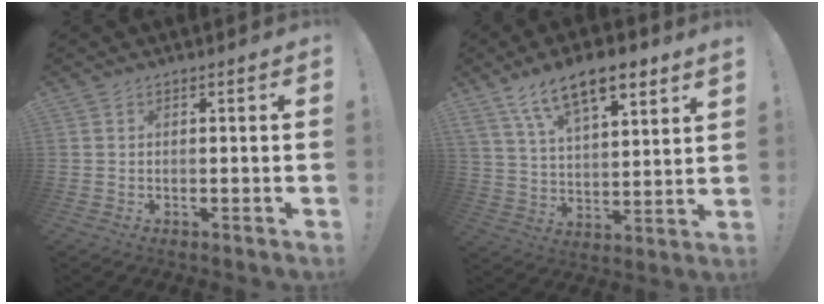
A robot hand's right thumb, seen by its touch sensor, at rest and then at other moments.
{"total": 14.4, "force": [9.8, 5.6, 9.0], "torque": [-0.157, -0.050, 0.173]}